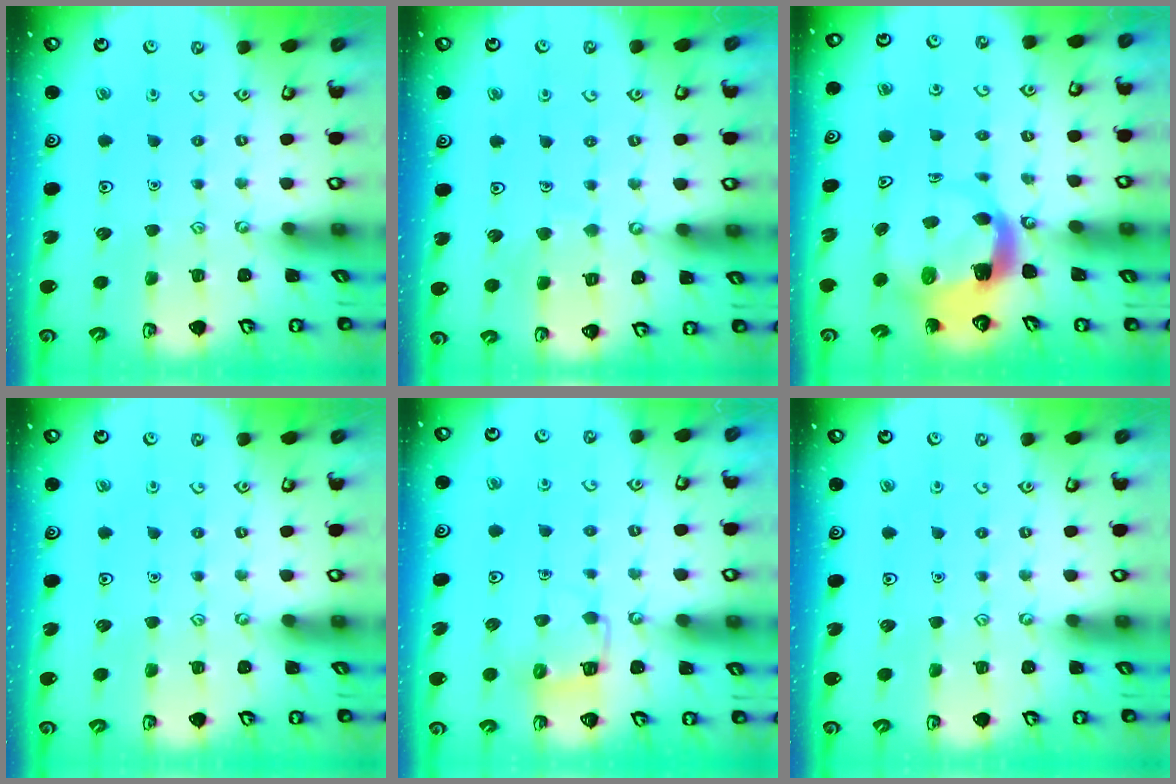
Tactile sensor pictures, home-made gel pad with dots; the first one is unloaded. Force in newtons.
{"total": 5.2, "press": 5.2, "slide": 0.4}
{"total": 5.2, "press": 5.1, "slide": 0.6}
{"total": 0.0}
{"total": 5.5, "press": 5.5, "slide": 0.3}
{"total": 0.0}